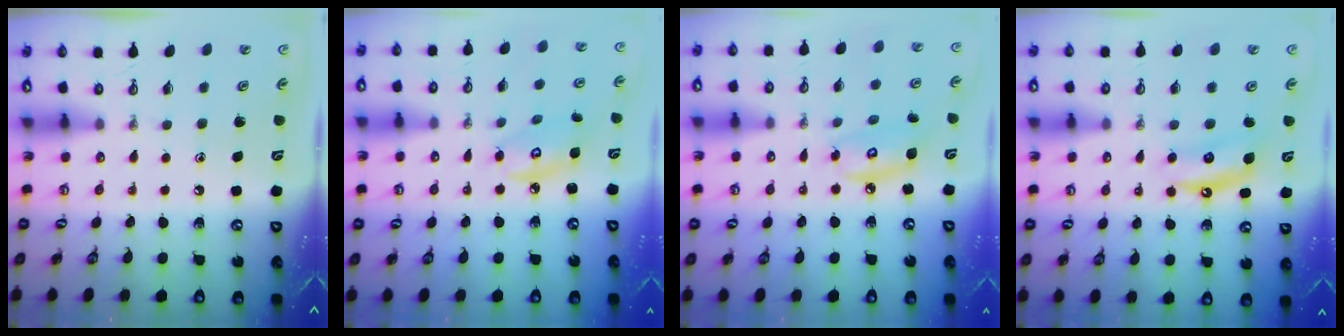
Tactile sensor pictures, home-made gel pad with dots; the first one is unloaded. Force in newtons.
{"total": 6.7, "press": 6.7, "slide": 0.3}
{"total": 7.9, "press": 7.8, "slide": 0.5}
{"total": 5.8, "press": 5.8, "slide": 0.7}